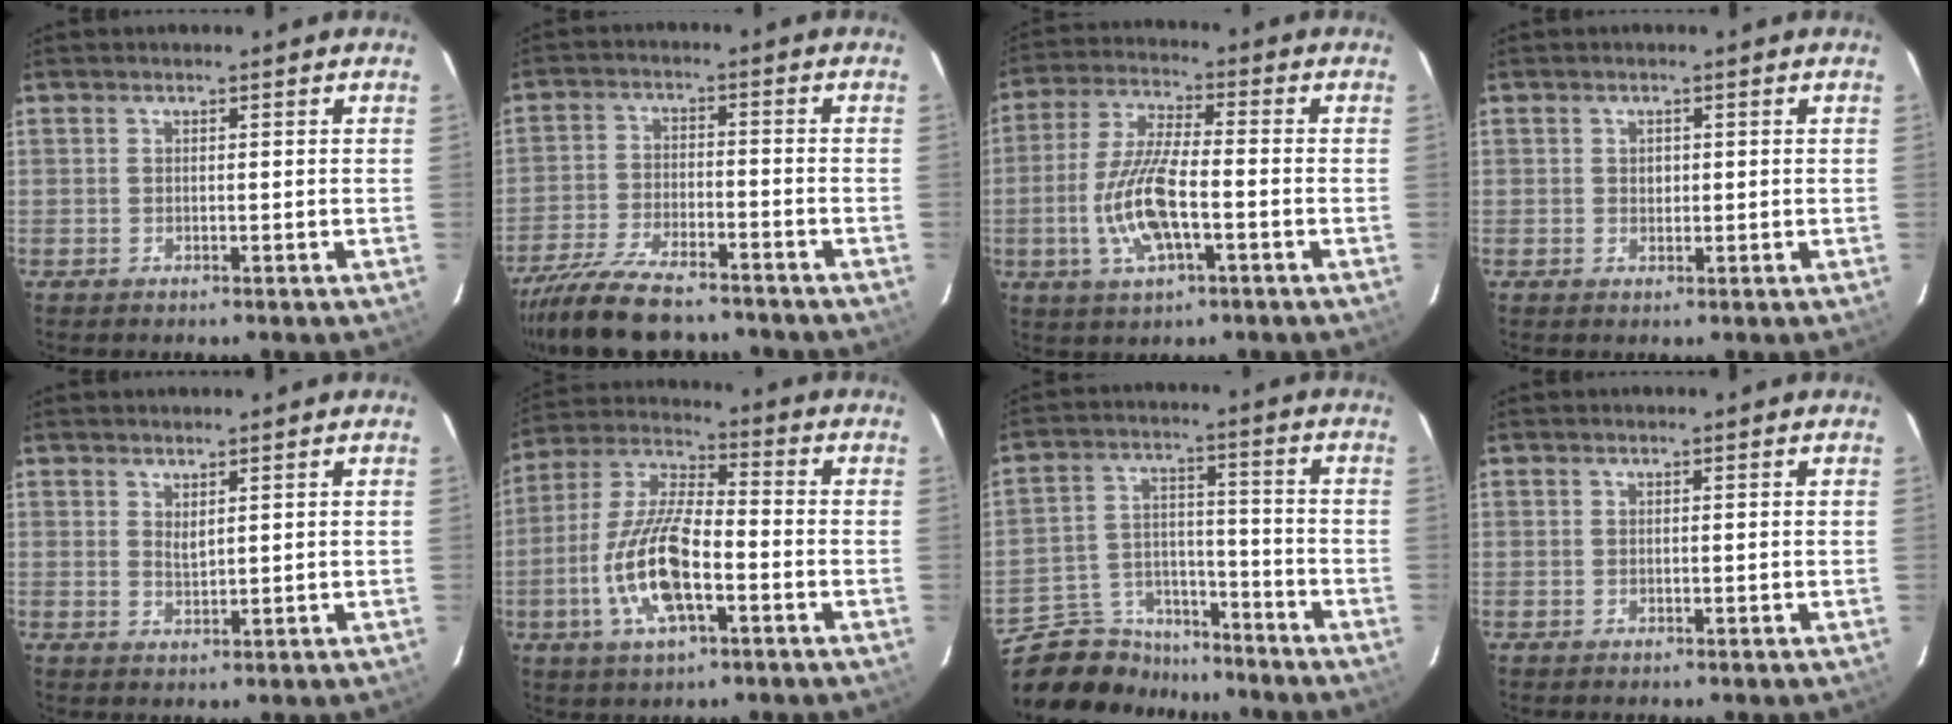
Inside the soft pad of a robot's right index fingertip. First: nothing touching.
{"total": 15.7, "force": [-13.2, 4.4, 7.2], "torque": [-0.164, -0.025, -0.226]}
{"total": 11.9, "force": [-3.4, 3.7, 10.8], "torque": [-0.228, -0.004, -0.065]}
{"total": 1.2, "force": [0.3, 1.0, 0.5], "torque": [-0.007, 0.003, 0.005]}
{"total": 2.2, "force": [1.3, 0.9, 1.6], "torque": [-0.026, -0.004, 0.024]}
{"total": 14.6, "force": [-4.8, 5.1, 12.8], "torque": [-0.273, -0.006, -0.092]}
{"total": 13.4, "force": [-11.6, 6.3, 2.3], "torque": [-0.071, 0.036, -0.184]}
{"total": 0.0}